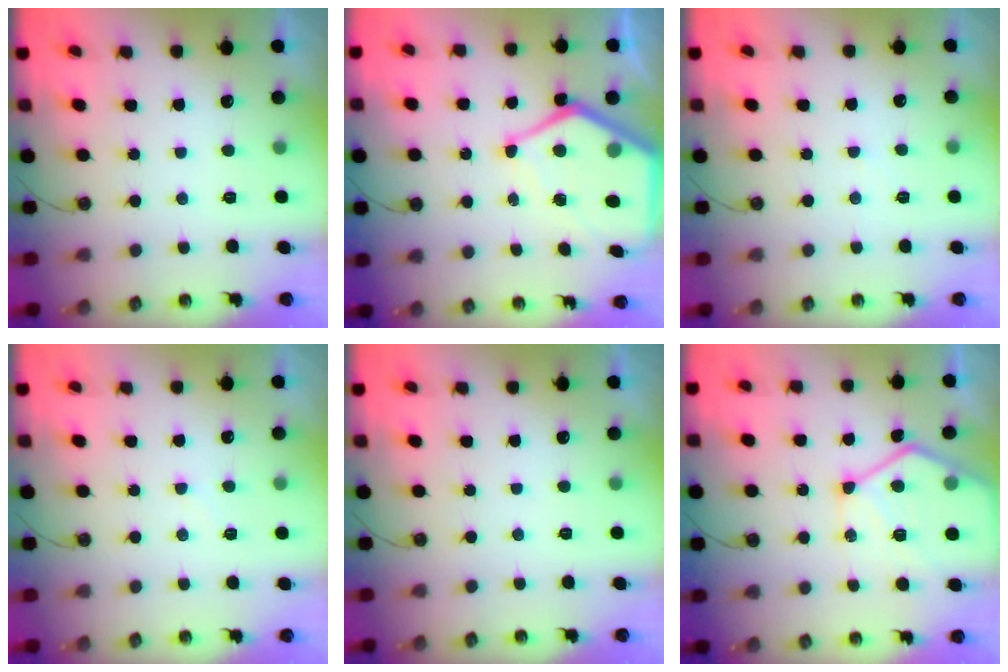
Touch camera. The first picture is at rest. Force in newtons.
{"total": 14.0, "press": 13.9, "slide": 1.3}
{"total": 3.5, "press": 3.5, "slide": 0.5}
{"total": 5.8, "press": 5.8, "slide": 0.6}
{"total": 0.0}
{"total": 15.0, "press": 14.9, "slide": 1.5}